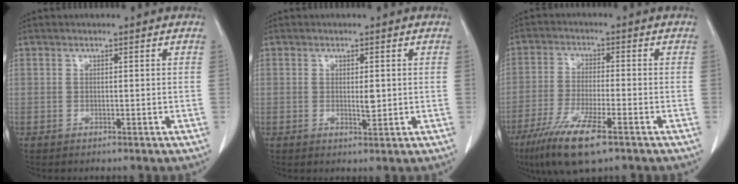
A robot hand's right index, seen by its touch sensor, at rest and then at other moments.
{"total": 1.9, "force": [0.2, 0.7, 1.8], "torque": [-0.029, -0.003, 0.005]}
{"total": 10.1, "force": [-6.2, 1.4, 7.9], "torque": [-0.154, -0.025, -0.107]}